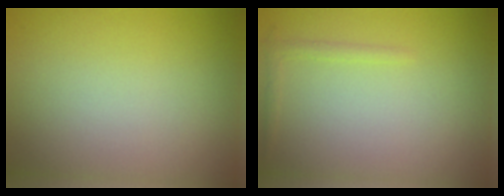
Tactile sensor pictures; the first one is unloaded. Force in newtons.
{"total": 0.8, "press": 0.8, "slide": 0.1}